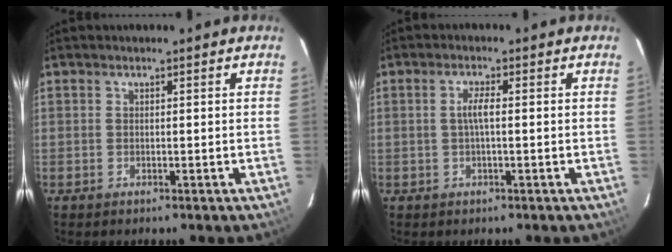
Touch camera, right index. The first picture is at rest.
{"total": 2.3, "force": [-0.1, 0.2, 2.3], "torque": [-0.046, 0.003, -0.002]}